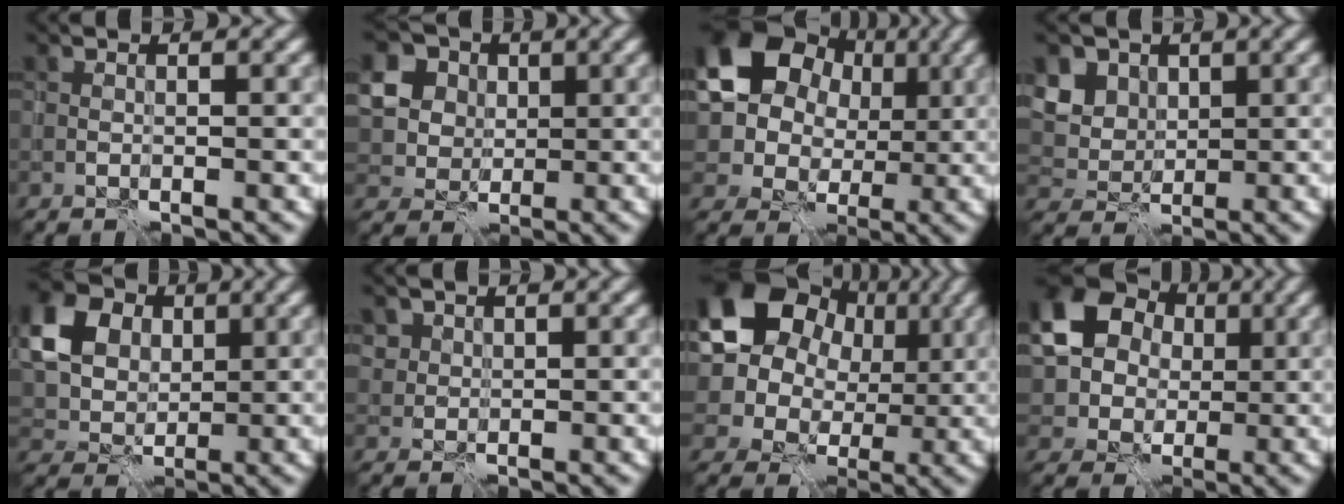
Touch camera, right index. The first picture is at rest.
{"total": 8.7, "force": [2.7, 7.3, 3.9], "torque": [-0.077, 0.018, 0.040]}
{"total": 12.4, "force": [3.7, 9.9, 6.5], "torque": [-0.134, 0.021, 0.054]}
{"total": 5.4, "force": [2.6, 4.2, 2.2], "torque": [-0.061, -0.003, 0.052]}
{"total": 9.0, "force": [2.7, 7.1, 4.9], "torque": [-0.112, 0.028, 0.037]}
{"total": 1.6, "force": [0.9, 1.3, 0.0], "torque": [-0.002, -0.003, 0.017]}
{"total": 16.1, "force": [5.1, 13.2, 7.7], "torque": [-0.177, 0.035, 0.078]}
{"total": 14.6, "force": [4.0, 12.4, 6.6], "torque": [-0.154, 0.007, 0.072]}